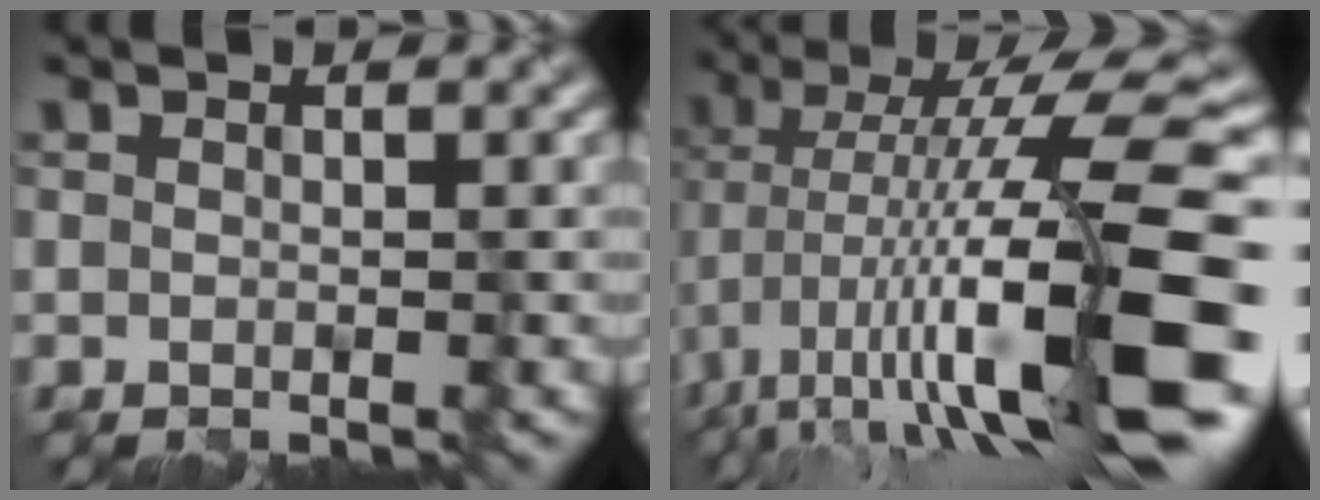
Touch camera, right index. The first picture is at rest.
{"total": 16.1, "force": [-3.8, 3.9, 15.2], "torque": [-0.252, 0.018, -0.060]}